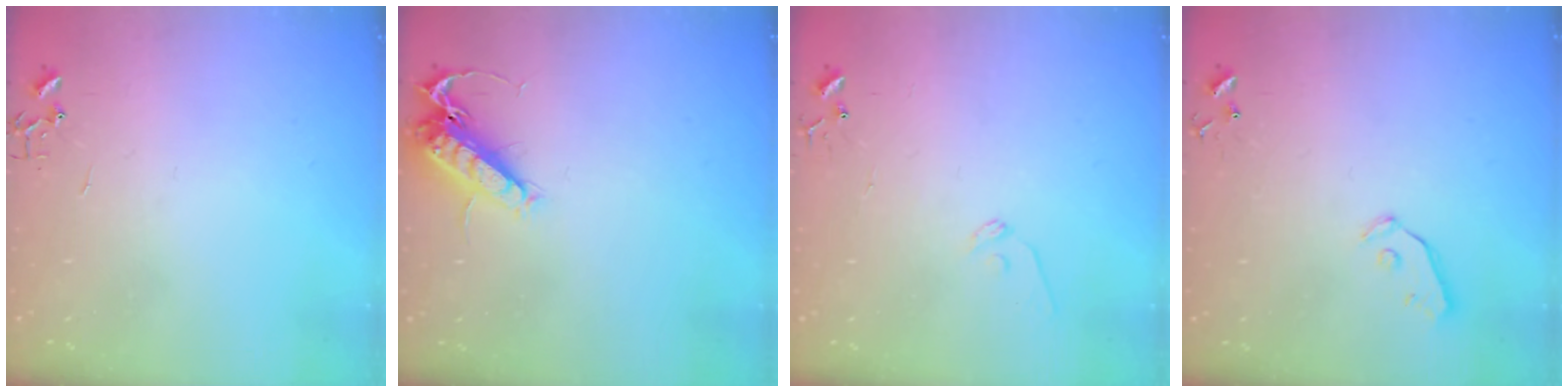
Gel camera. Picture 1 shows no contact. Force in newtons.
{"total": 13.8, "press": 13.8, "slide": 1.2}
{"total": 8.1, "press": 8.0, "slide": 0.8}
{"total": 4.0, "press": 3.9, "slide": 0.7}